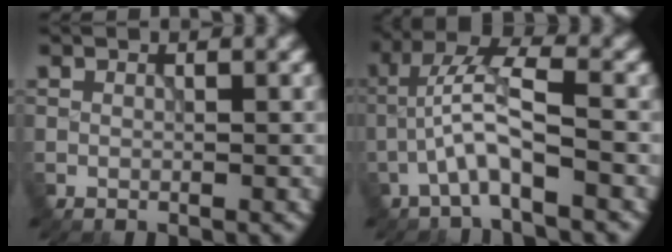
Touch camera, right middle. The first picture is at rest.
{"total": 4.6, "force": [-2.0, 1.0, 4.0], "torque": [-0.081, 0.020, -0.041]}